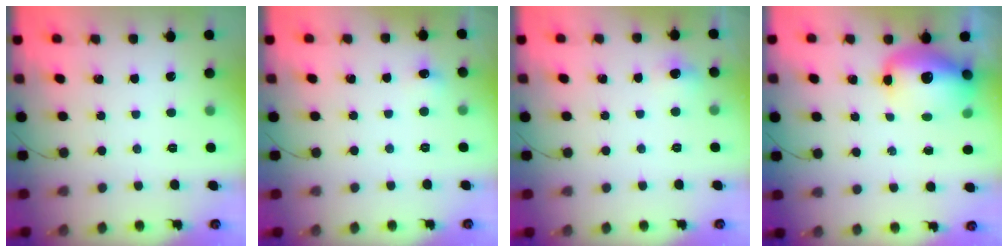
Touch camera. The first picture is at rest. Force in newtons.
{"total": 4.8, "press": 4.7, "slide": 1.1}
{"total": 10.9, "press": 4.9, "slide": 9.7}
{"total": 14.5, "press": 14.1, "slide": 3.5}